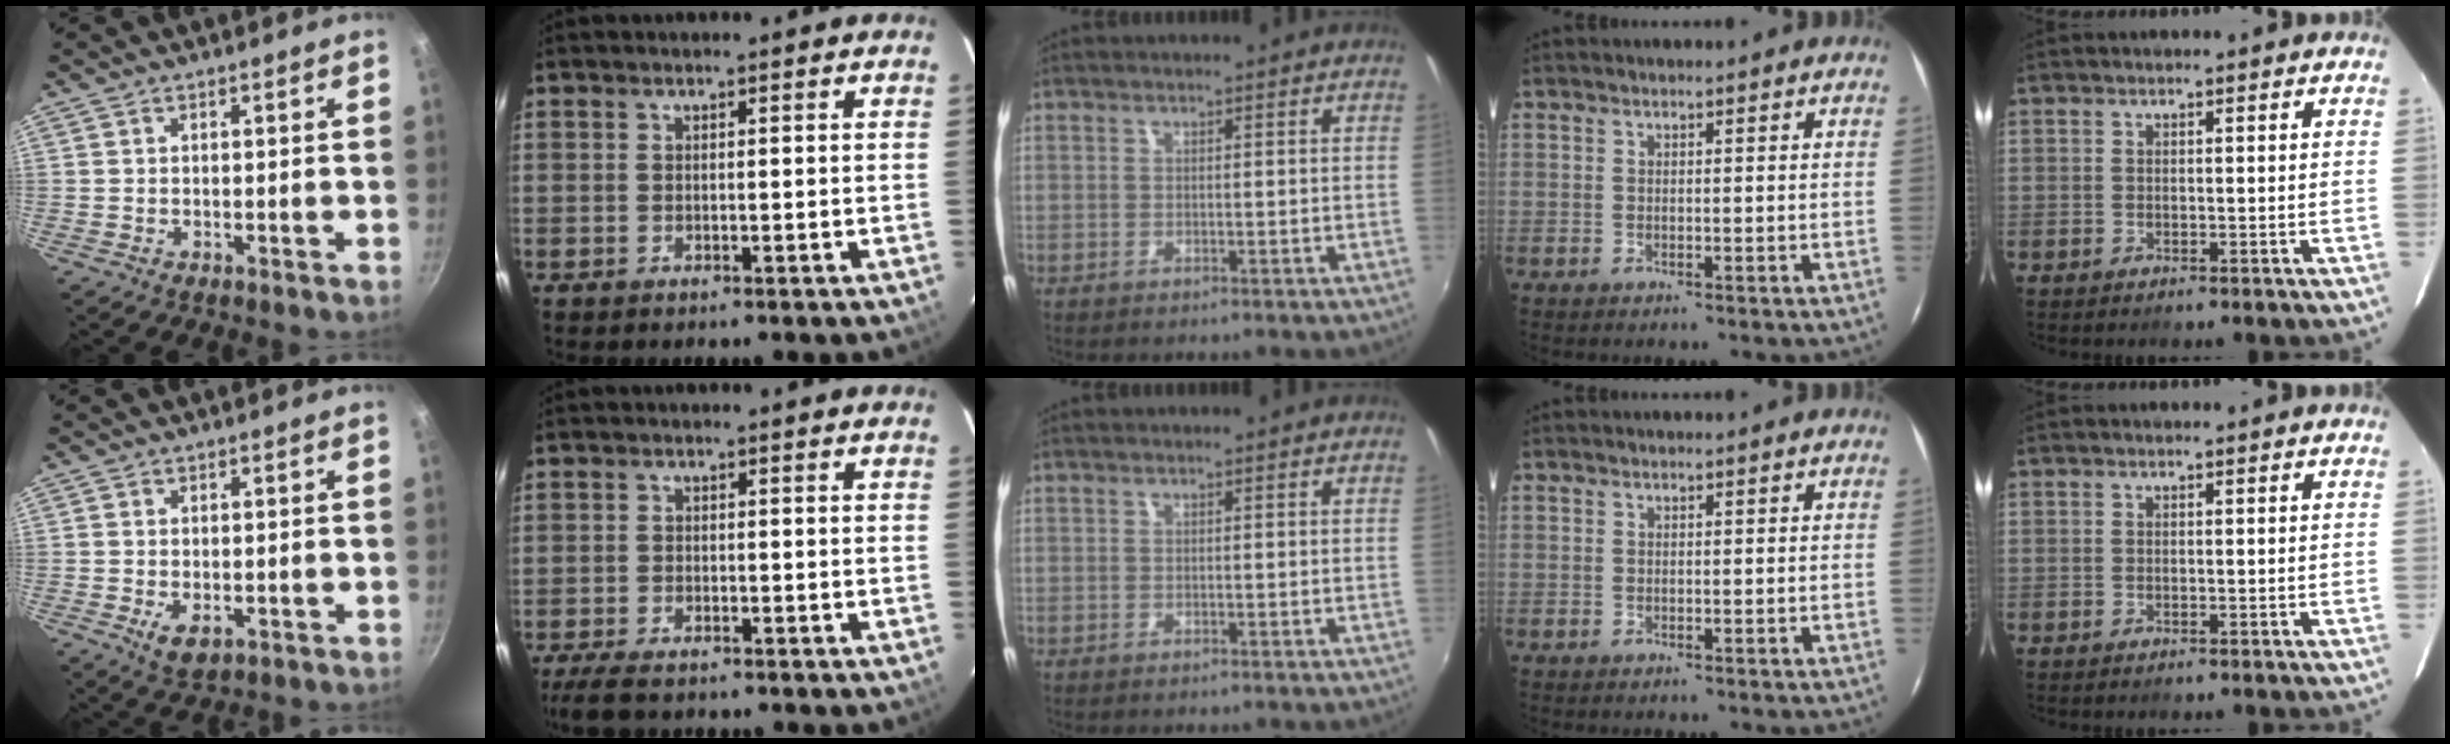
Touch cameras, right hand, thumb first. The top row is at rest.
{"thumb": {"total": 4.3, "force": [-1.0, 2.7, 3.2], "torque": [-0.048, -0.010, -0.012]}, "index": {"total": 5.7, "force": [-4.6, 1.7, 2.8], "torque": [-0.075, -0.017, -0.086]}}